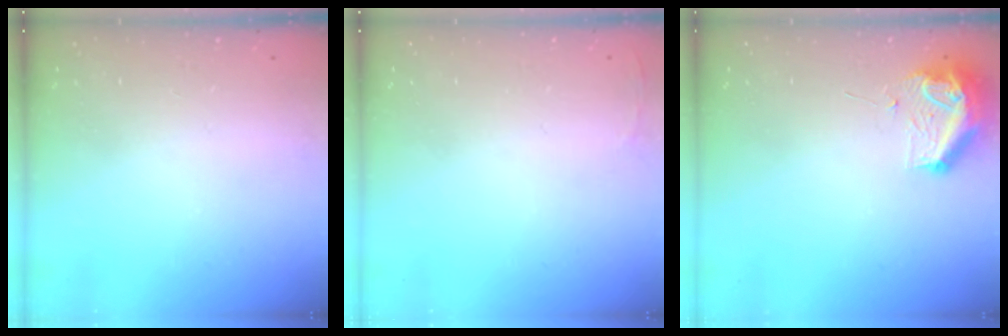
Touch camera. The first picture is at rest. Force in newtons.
{"total": 2.5, "press": 2.4, "slide": 0.9}
{"total": 8.7, "press": 8.6, "slide": 1.0}